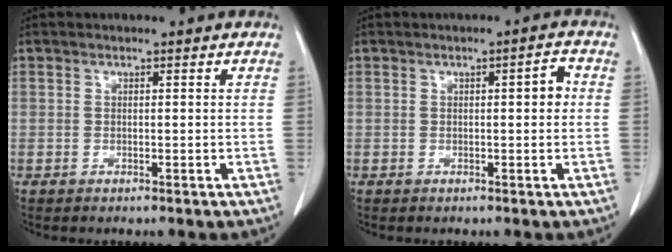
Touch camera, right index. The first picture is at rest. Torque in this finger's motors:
{"motor_torque": [0.09, 0.02, 0.01, 0.00]}